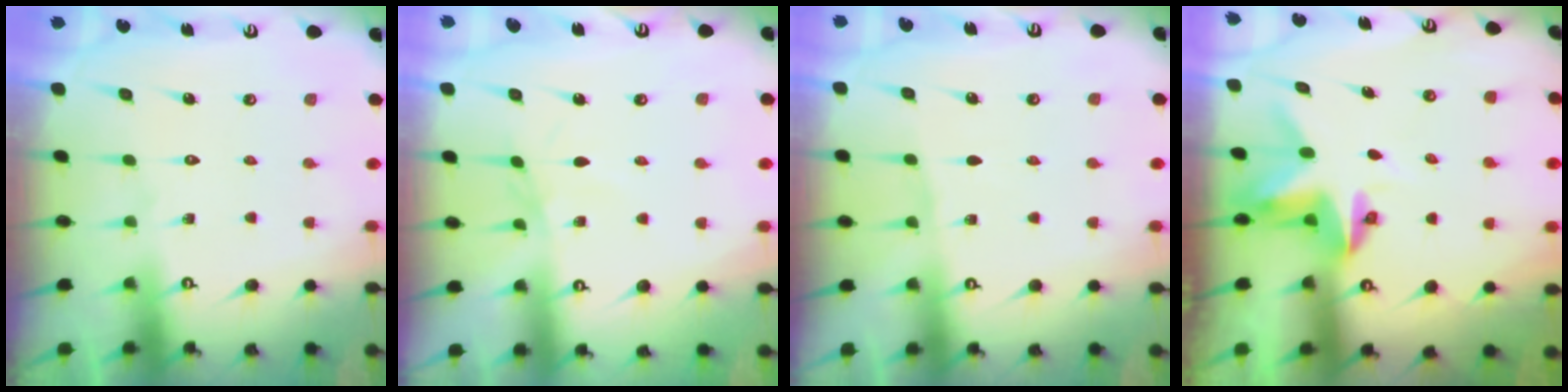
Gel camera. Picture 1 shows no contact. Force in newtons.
{"total": 1.8, "press": 1.7, "slide": 0.4}
{"total": 2.2, "press": 2.2, "slide": 0.4}
{"total": 3.2, "press": 3.2, "slide": 0.1}